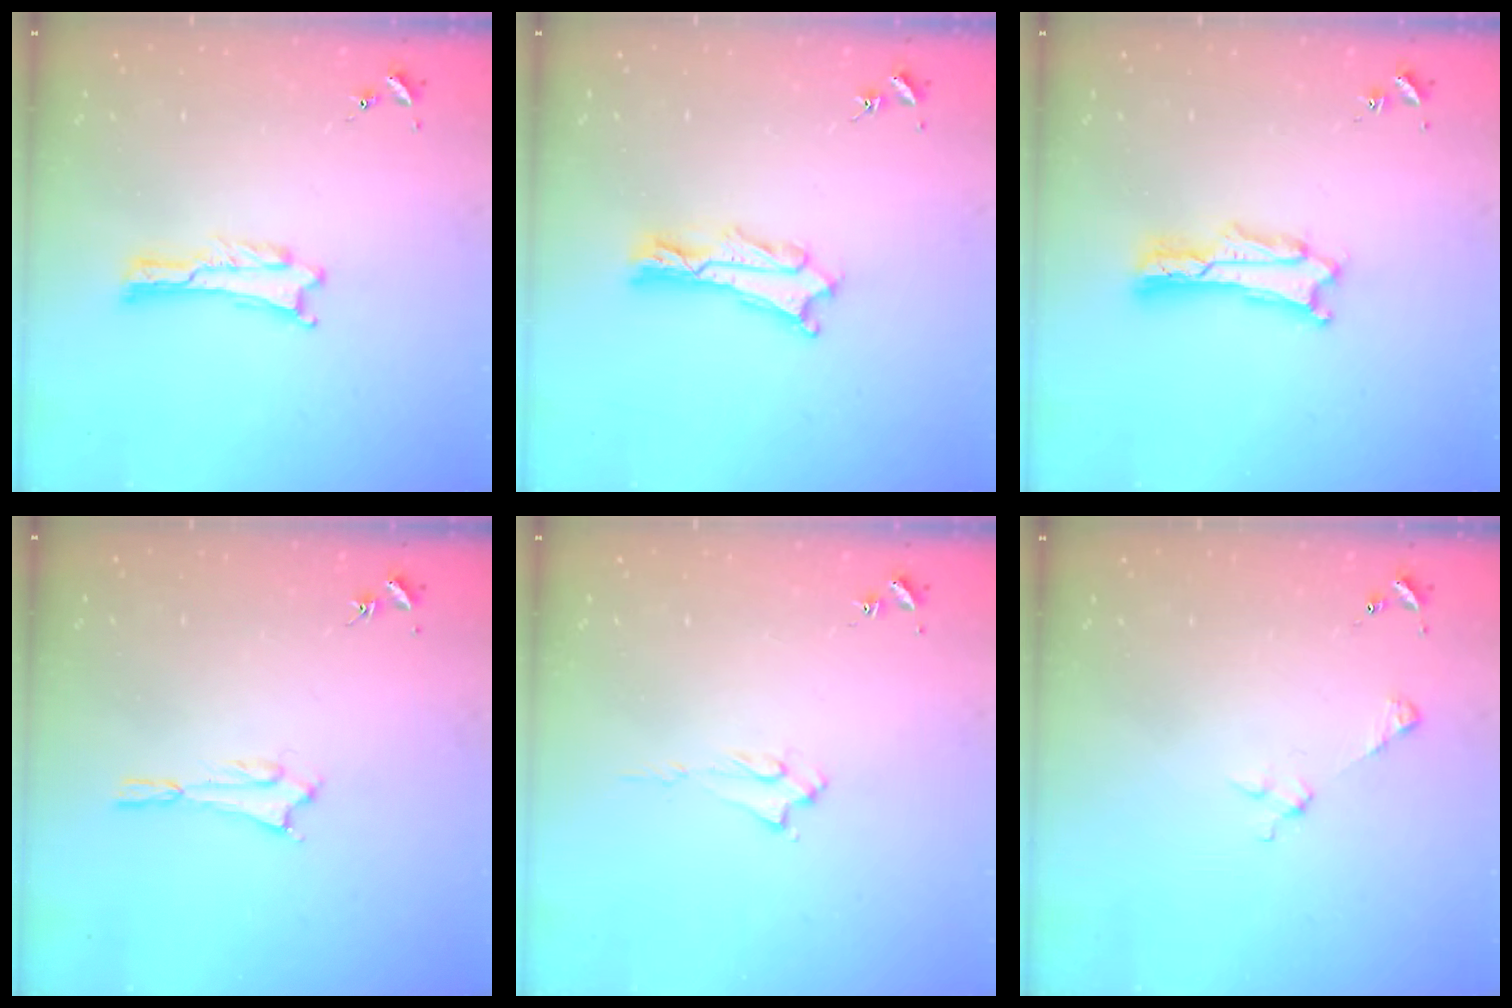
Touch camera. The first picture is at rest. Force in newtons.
{"total": 2.4, "press": 2.4, "slide": 0.3}
{"total": 1.4, "press": 1.3, "slide": 0.2}
{"total": 1.6, "press": 1.6, "slide": 0.1}
{"total": 1.9, "press": 1.8, "slide": 0.4}
{"total": 2.9, "press": 2.9, "slide": 0.3}